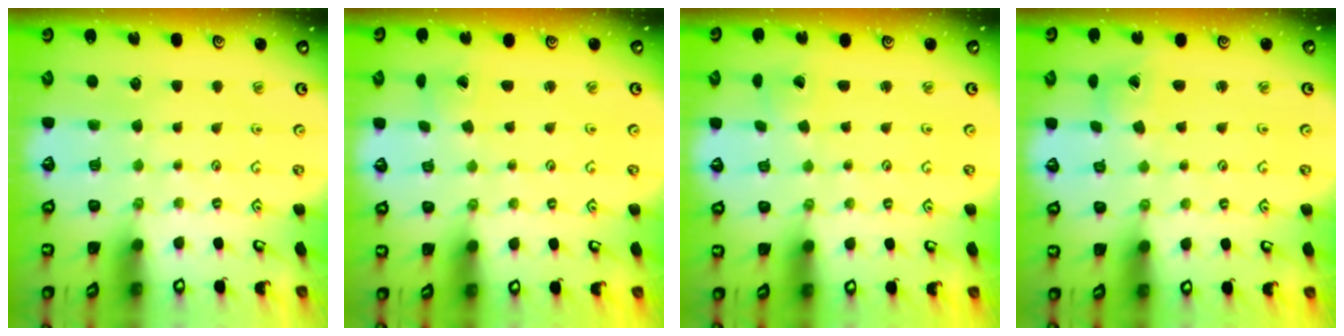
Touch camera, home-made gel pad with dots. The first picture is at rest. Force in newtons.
{"total": 1.4, "press": 1.4, "slide": 0.1}
{"total": 0.9, "press": 0.9, "slide": 0.1}
{"total": 1.7, "press": 1.6, "slide": 0.2}